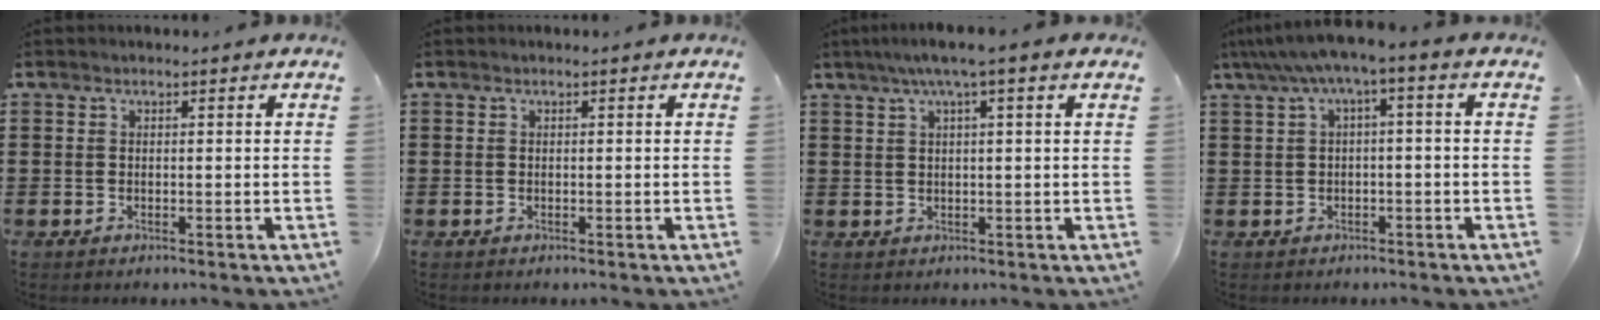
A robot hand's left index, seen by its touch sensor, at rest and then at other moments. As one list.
[{"total": 0.0}, {"total": 3.4, "force": [1.5, -0.2, 3.0], "torque": [-0.060, 0.002, 0.024]}, {"total": 3.5, "force": [-0.9, 0.5, 3.4], "torque": [-0.062, -0.003, -0.023]}]